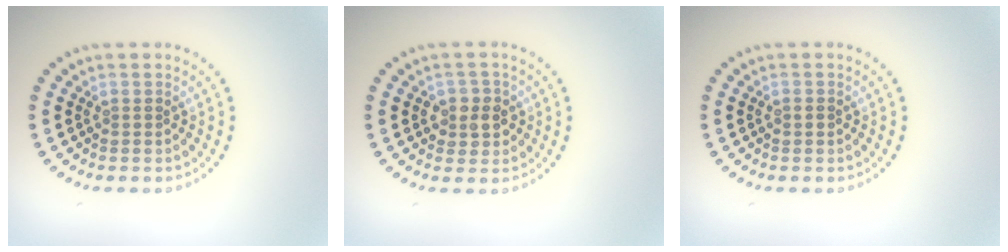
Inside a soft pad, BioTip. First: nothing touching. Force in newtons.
{"total": 2.2, "press": 2.1, "slide": 0.6}
{"total": 0.9, "press": 0.9, "slide": 0.1}